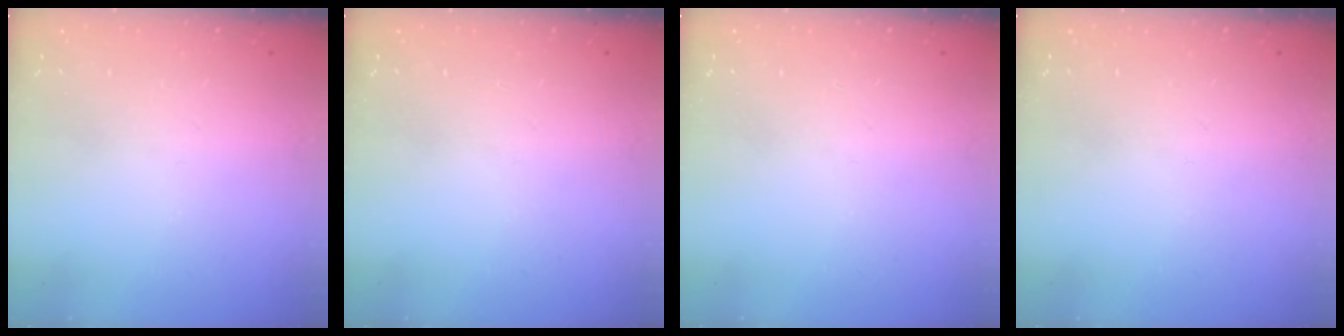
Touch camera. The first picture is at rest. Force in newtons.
{"total": 0.0}
{"total": 0.0}
{"total": 0.0}